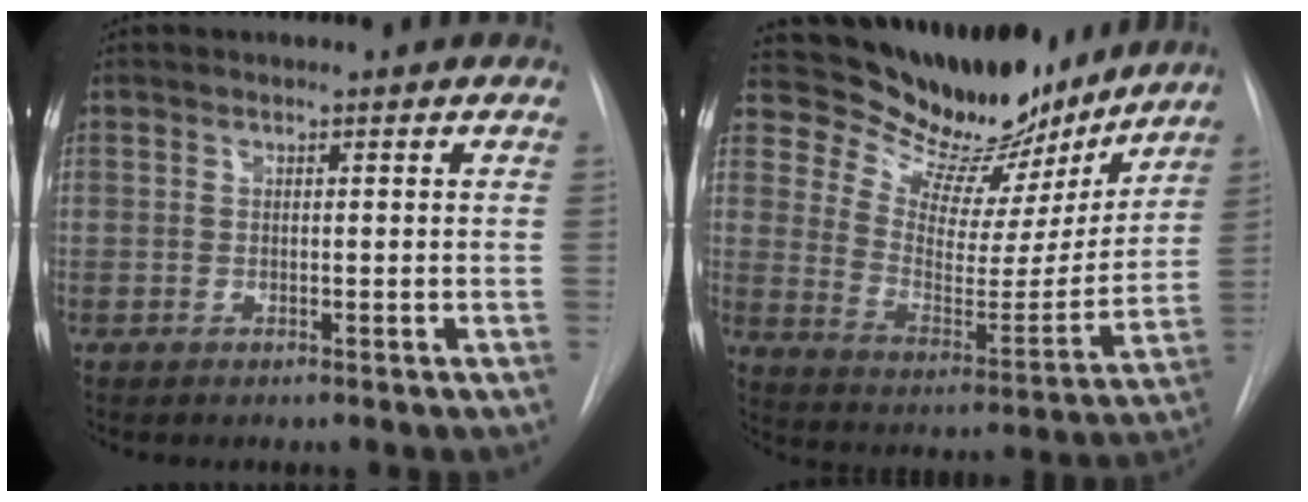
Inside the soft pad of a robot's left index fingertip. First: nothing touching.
{"total": 20.5, "force": [18.4, 6.5, 6.1], "torque": [-0.090, -0.031, 0.267]}